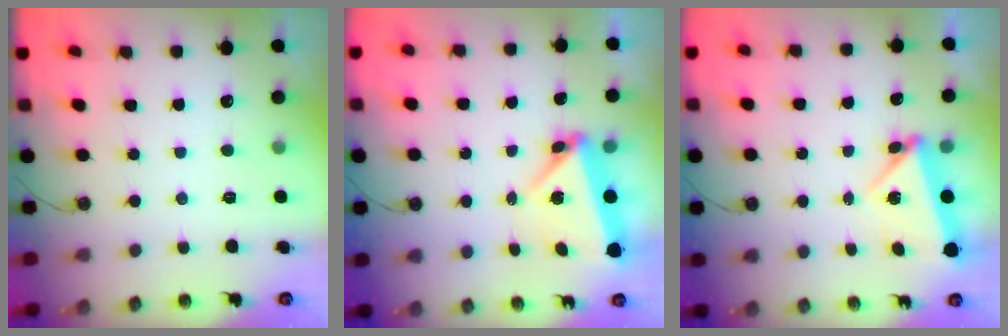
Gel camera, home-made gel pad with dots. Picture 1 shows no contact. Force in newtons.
{"total": 5.9, "press": 5.7, "slide": 1.4}
{"total": 6.6, "press": 6.5, "slide": 1.1}